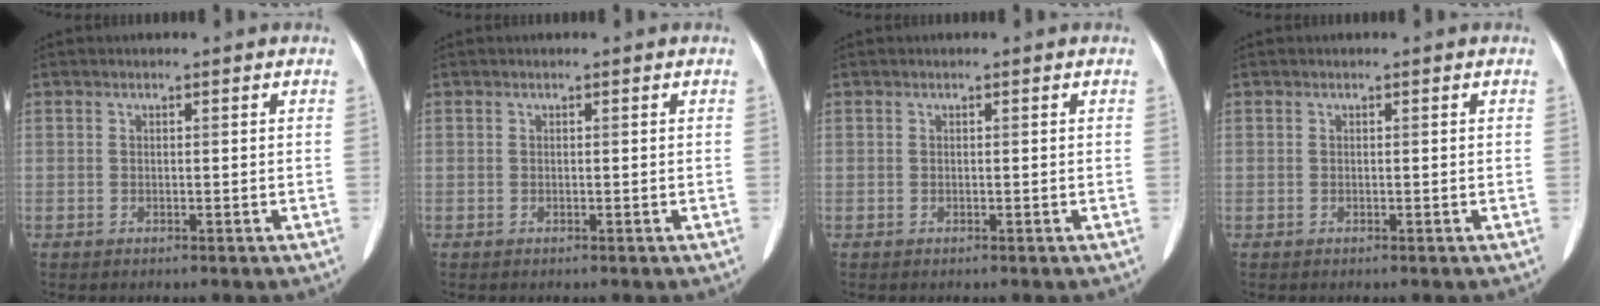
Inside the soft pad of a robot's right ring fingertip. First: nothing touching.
{"total": 0.0}
{"total": 0.0}
{"total": 0.0}